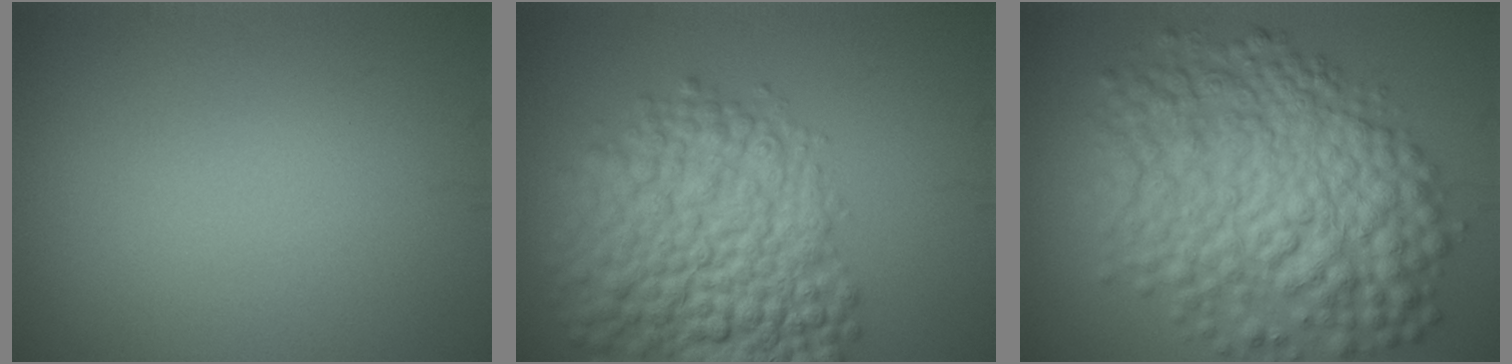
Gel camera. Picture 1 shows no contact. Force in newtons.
{"total": 10.3, "press": 10.3, "slide": 0.4}
{"total": 9.9, "press": 9.9, "slide": 0.1}